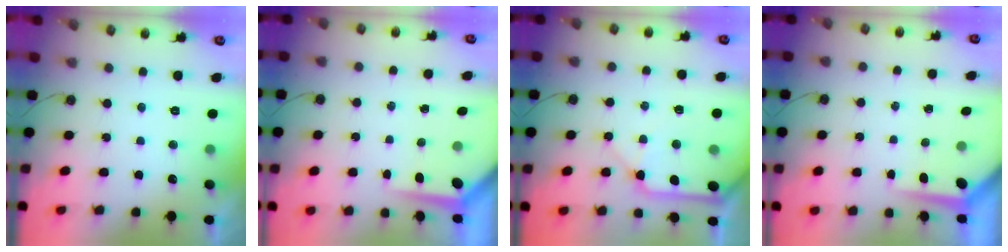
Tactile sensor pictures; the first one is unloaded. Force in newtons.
{"total": 4.0, "press": 4.0, "slide": 0.3}
{"total": 10.5, "press": 10.4, "slide": 1.6}
{"total": 4.0, "press": 3.9, "slide": 0.3}